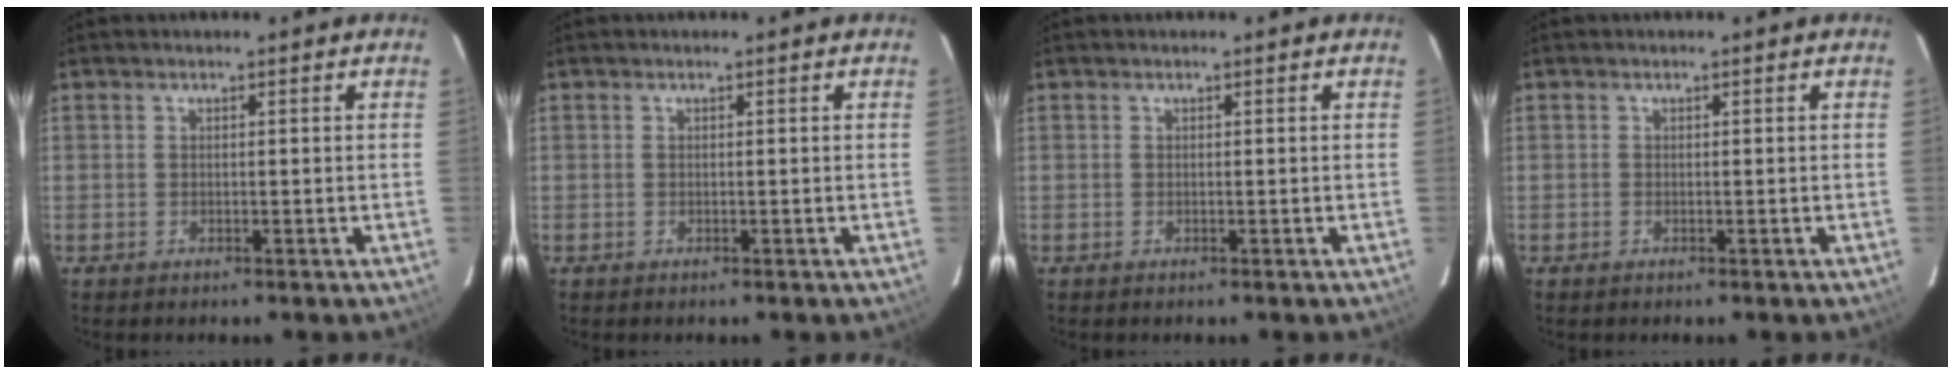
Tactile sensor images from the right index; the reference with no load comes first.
{"total": 0.0}
{"total": 0.0}
{"total": 0.0}